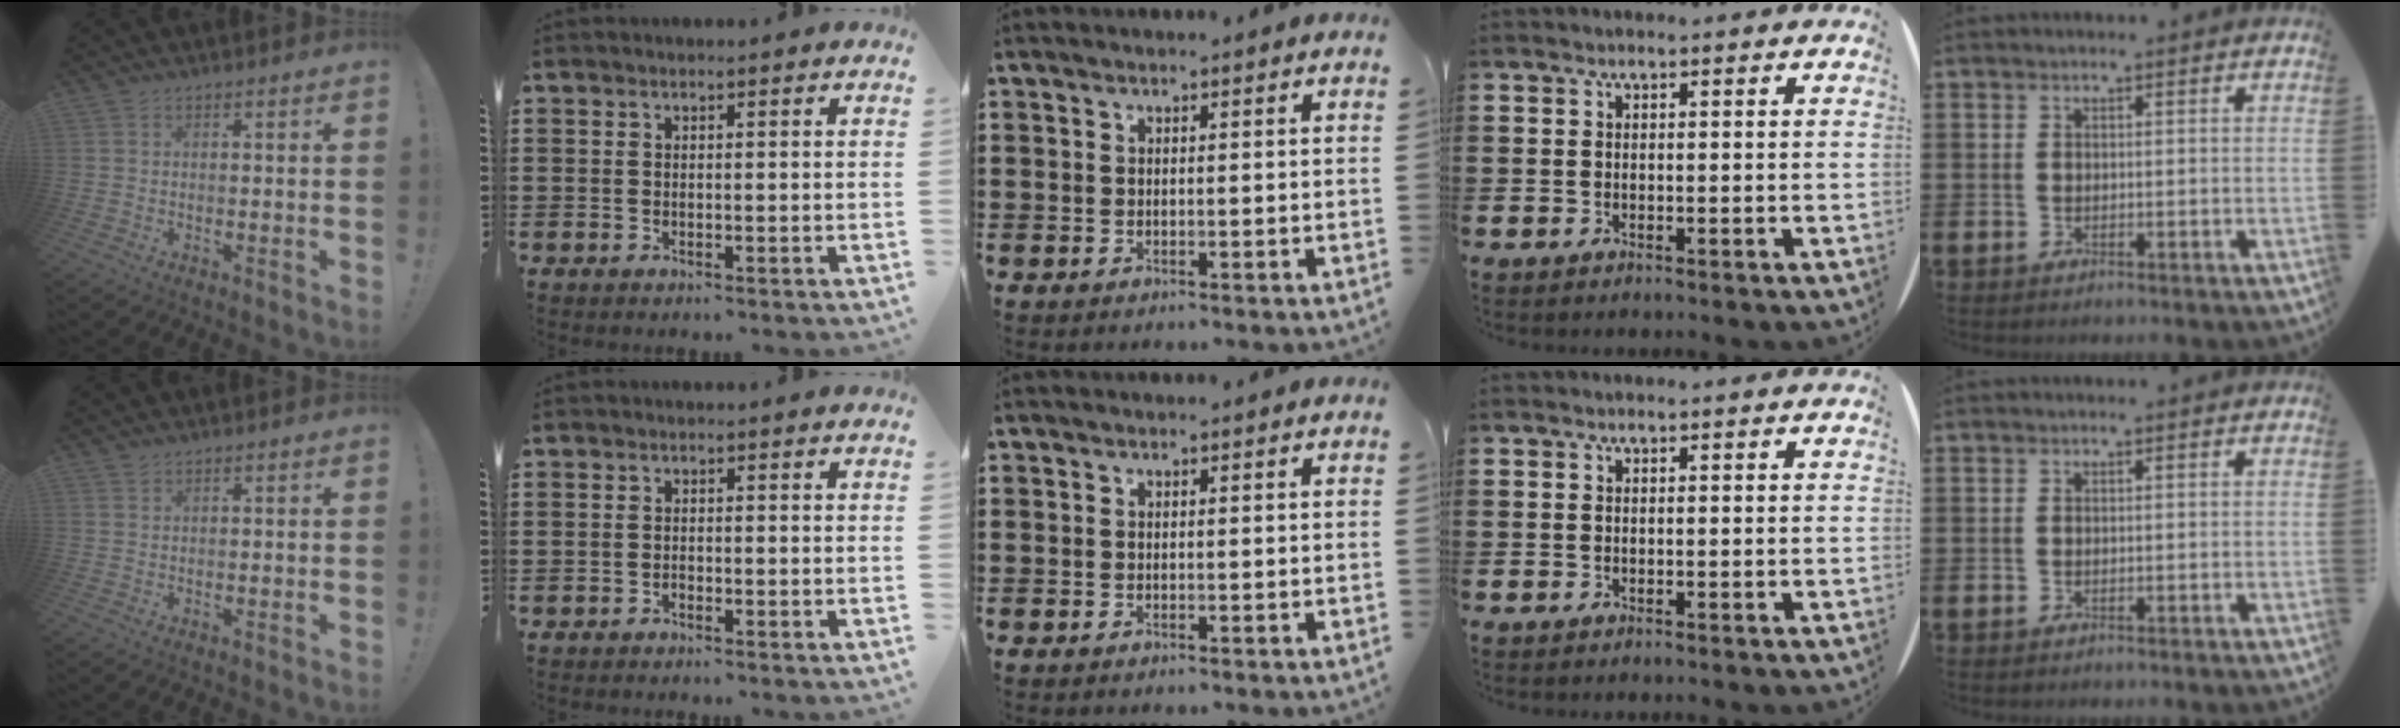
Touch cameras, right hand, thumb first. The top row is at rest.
{"thumb": {"total": 0.8, "force": [0.7, 0.3, 0.2], "torque": [0.003, -0.004, 0.012]}, "index": {"total": 0.7, "force": [-0.6, 0.2, 0.2], "torque": [-0.005, 0.000, -0.012]}}